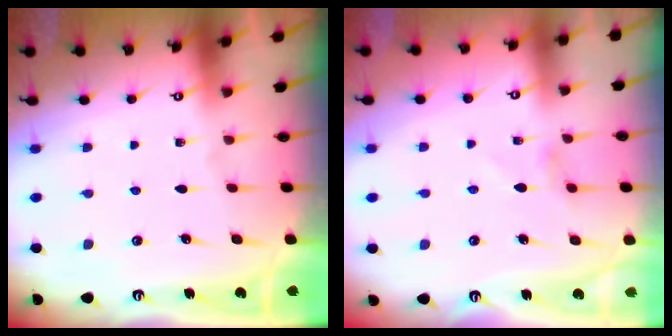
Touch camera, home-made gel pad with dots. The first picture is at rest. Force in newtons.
{"total": 2.3, "press": 2.3, "slide": 0.3}